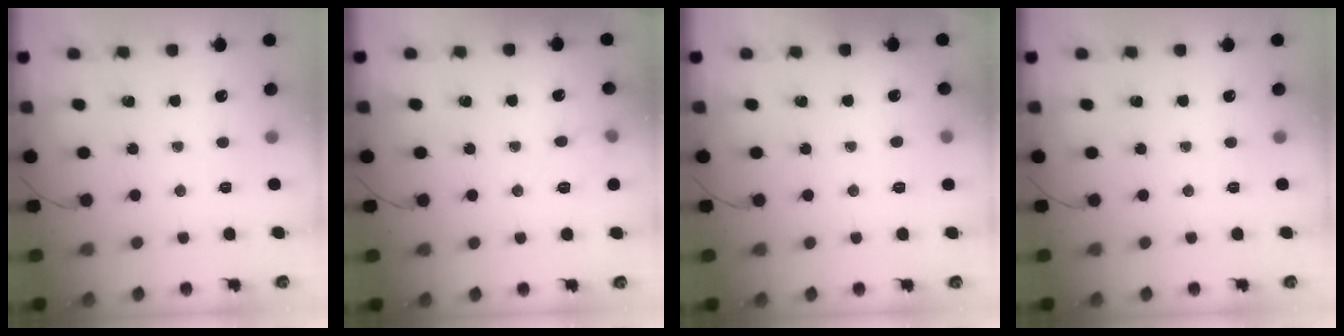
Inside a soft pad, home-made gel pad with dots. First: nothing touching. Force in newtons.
{"total": 8.6, "press": 8.4, "slide": 1.7}
{"total": 5.6, "press": 5.4, "slide": 1.7}
{"total": 0.0}